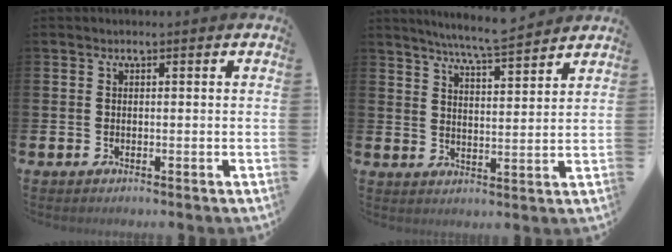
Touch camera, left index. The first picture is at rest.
{"total": 6.7, "force": [6.5, -0.5, 1.6], "torque": [-0.049, -0.037, 0.115]}